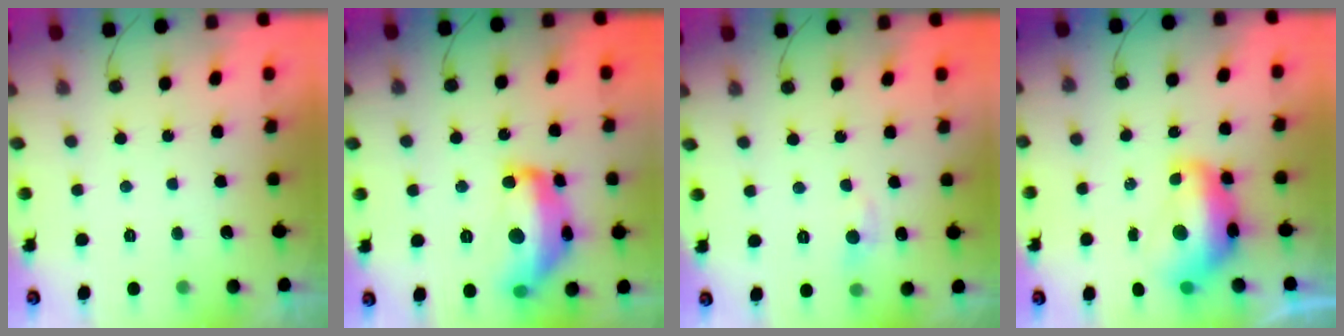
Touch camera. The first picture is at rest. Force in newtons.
{"total": 17.3, "press": 17.3, "slide": 0.9}
{"total": 5.6, "press": 5.5, "slide": 0.7}
{"total": 12.5, "press": 12.5, "slide": 1.2}